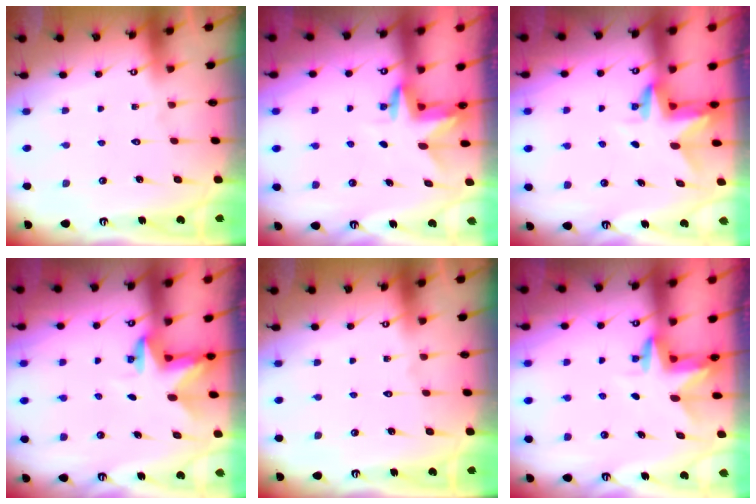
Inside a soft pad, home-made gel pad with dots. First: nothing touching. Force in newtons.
{"total": 3.2, "press": 3.2, "slide": 0.3}
{"total": 2.9, "press": 2.9, "slide": 0.2}
{"total": 2.9, "press": 2.9, "slide": 0.1}
{"total": 0.0}
{"total": 3.2, "press": 3.2, "slide": 0.3}